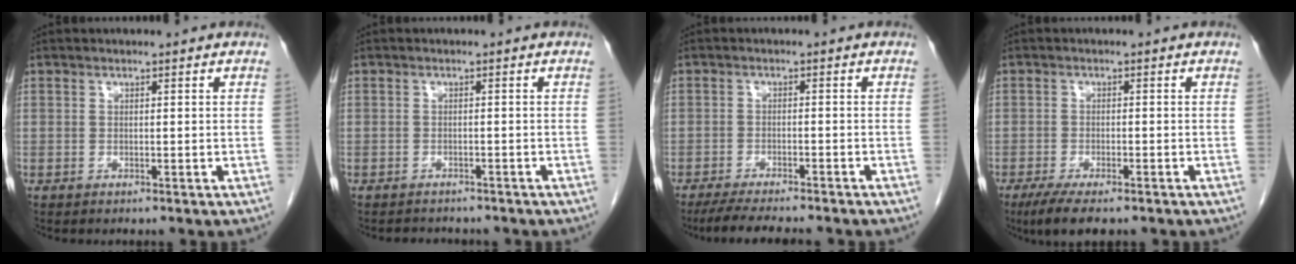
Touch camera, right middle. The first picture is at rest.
{"total": 4.4, "force": [-3.9, 1.7, 1.2], "torque": [-0.014, 0.000, -0.046]}
{"total": 9.1, "force": [-7.8, 1.1, 4.6], "torque": [-0.064, -0.017, -0.119]}
{"total": 6.8, "force": [-4.9, 1.8, 4.3], "torque": [-0.066, -0.014, -0.076]}